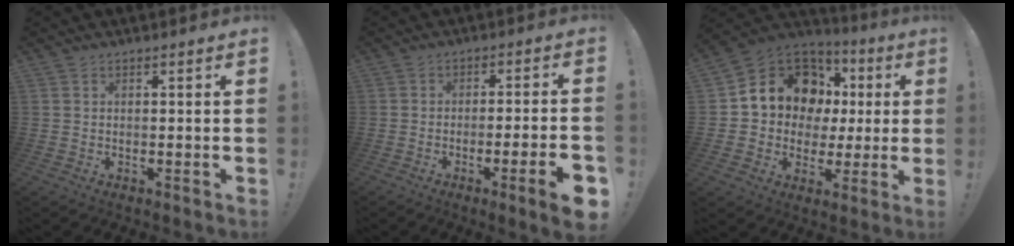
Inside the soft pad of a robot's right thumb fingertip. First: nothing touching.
{"total": 9.4, "force": [-4.0, 0.4, 8.5], "torque": [-0.128, 0.010, -0.057]}
{"total": 14.8, "force": [5.6, 12.1, 6.5], "torque": [-0.098, -0.031, 0.124]}